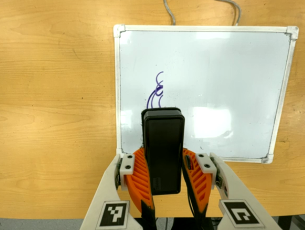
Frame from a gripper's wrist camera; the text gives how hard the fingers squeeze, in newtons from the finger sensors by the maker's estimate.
{"total": 7.9, "left": 7.1, "right": 8.8}